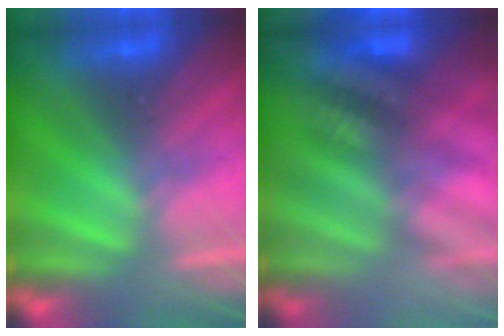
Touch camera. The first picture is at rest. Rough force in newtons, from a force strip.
{"total": 2.9}